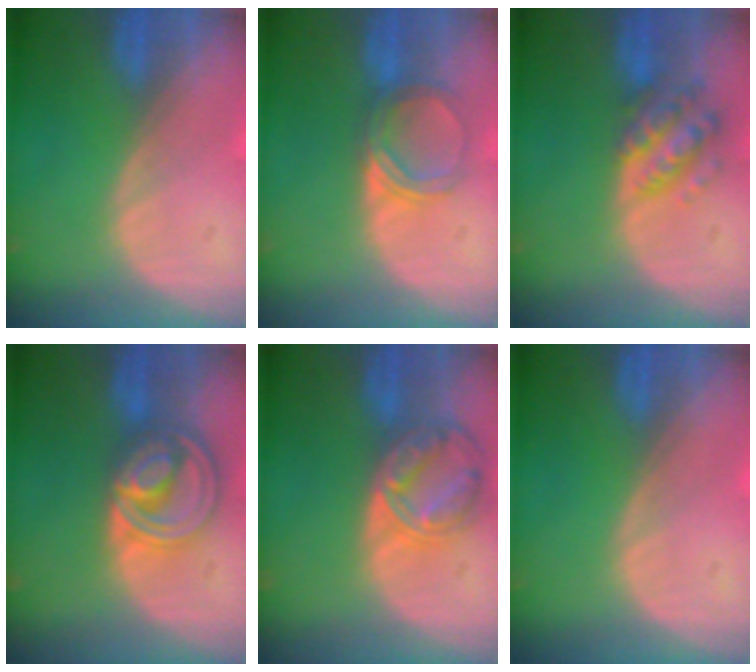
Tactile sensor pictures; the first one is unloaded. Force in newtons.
{"total": 5.0, "press": 4.6, "slide": 2.1}
{"total": 6.5, "press": 5.8, "slide": 2.8}
{"total": 8.8, "press": 7.4, "slide": 4.7}
{"total": 8.2, "press": 7.0, "slide": 4.3}
{"total": 0.0}